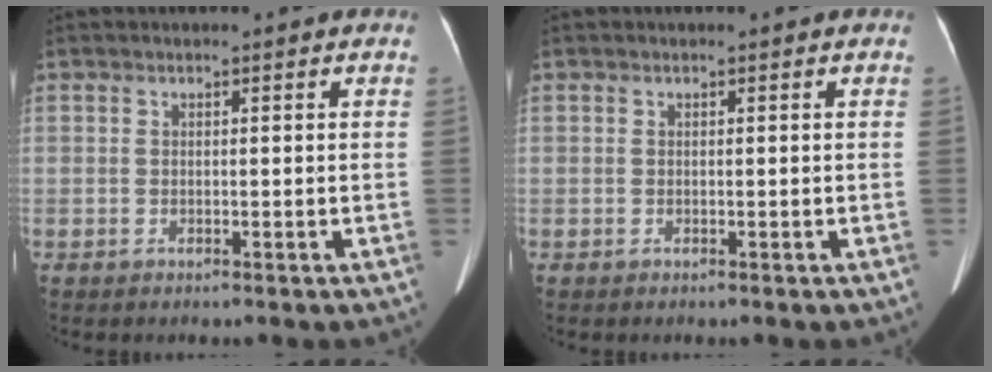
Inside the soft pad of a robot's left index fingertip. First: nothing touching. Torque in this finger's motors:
{"motor_torque": [0.01, 0.01, 0.00, 0.00]}